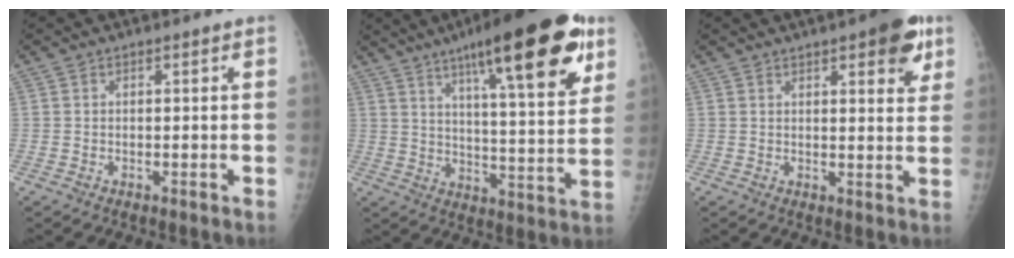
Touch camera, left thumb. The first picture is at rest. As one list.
[{"total": 24.2, "force": [13.2, 5.6, 19.5], "torque": [-0.265, -0.035, 0.196]}, {"total": 8.8, "force": [4.7, 2.9, 6.8], "torque": [-0.063, -0.015, 0.054]}]